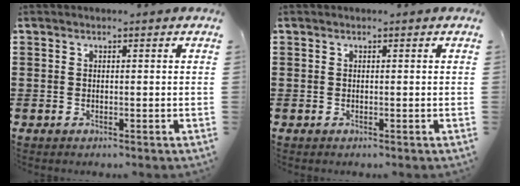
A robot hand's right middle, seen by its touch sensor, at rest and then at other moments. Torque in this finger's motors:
{"motor_torque": [0.00, 0.00, 0.00, 0.00]}